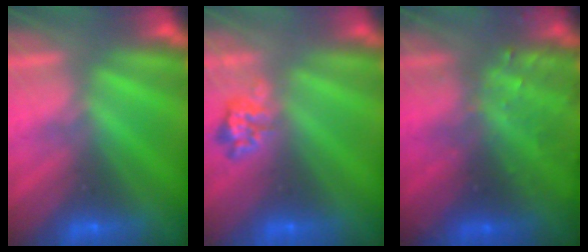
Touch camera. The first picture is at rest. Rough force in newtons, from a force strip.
{"total": 2.3}
{"total": 9.1}